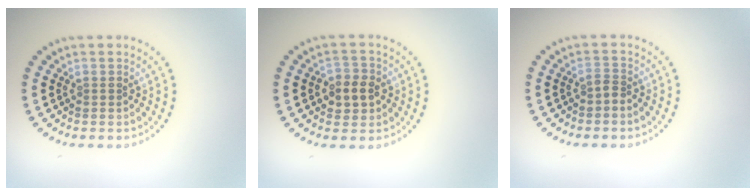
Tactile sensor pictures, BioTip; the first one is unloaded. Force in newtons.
{"total": 2.8, "press": 2.8, "slide": 0.4}
{"total": 0.8, "press": 0.4, "slide": 0.6}